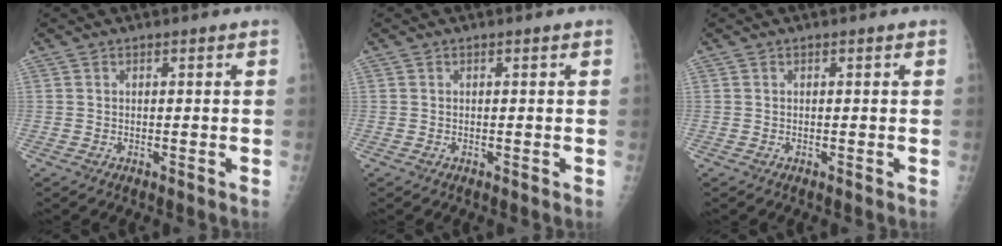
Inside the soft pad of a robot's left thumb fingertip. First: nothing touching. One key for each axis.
{"total": 0.0}
{"total": 0.0}